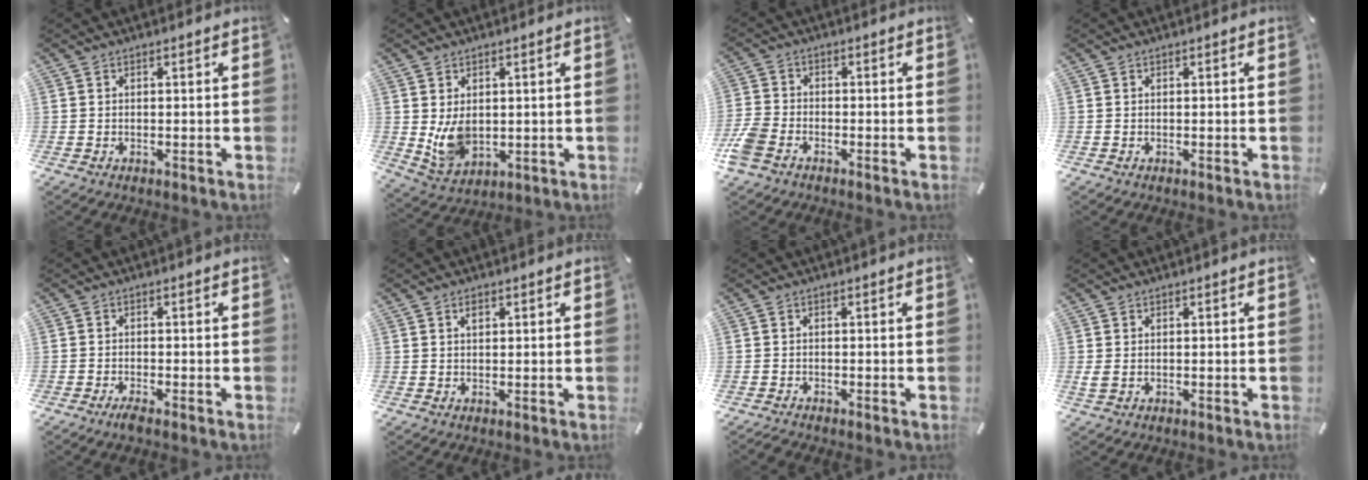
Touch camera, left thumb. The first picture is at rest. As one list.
[{"total": 7.8, "force": [0.8, 6.1, 4.8], "torque": [-0.098, -0.009, 0.014]}, {"total": 5.3, "force": [-3.1, 3.5, 2.6], "torque": [-0.069, 0.010, -0.061]}, {"total": 0.0}, {"total": 1.8, "force": [-1.6, 0.2, 0.9], "torque": [-0.022, 0.002, -0.031]}, {"total": 1.4, "force": [0.8, 0.8, 0.9], "torque": [-0.013, 0.000, 0.012]}, {"total": 1.0, "force": [-1.0, 0.1, 0.0], "torque": [-0.009, -0.001, -0.024]}, {"total": 1.3, "force": [0.2, 0.7, 1.0], "torque": [-0.021, 0.001, 0.004]}]